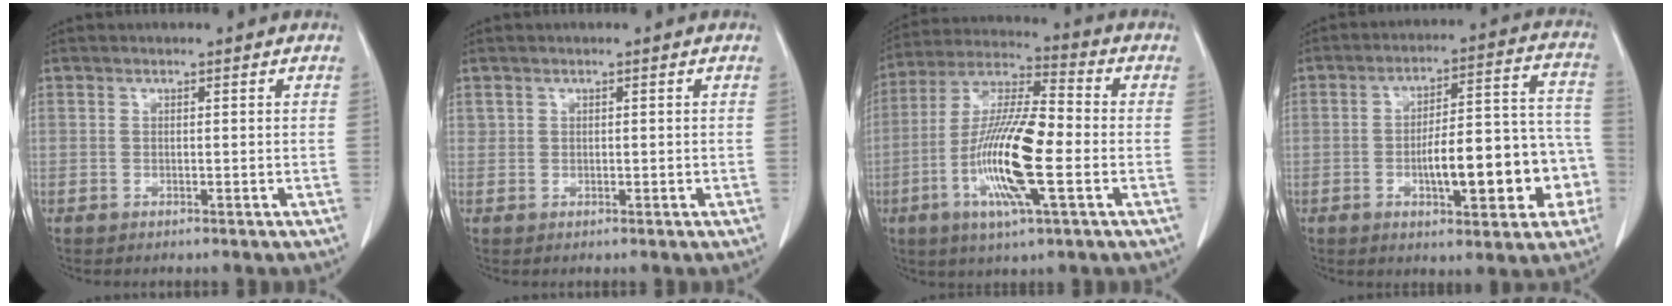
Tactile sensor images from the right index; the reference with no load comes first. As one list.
[{"total": 0.5, "force": [0.2, 0.4, 0.1], "torque": [0.001, 0.004, 0.004]}, {"total": 15.6, "force": [-3.8, 2.0, 15.0], "torque": [-0.300, -0.008, -0.076]}, {"total": 15.5, "force": [-4.3, 4.6, 14.2], "torque": [-0.192, 0.040, -0.056]}]